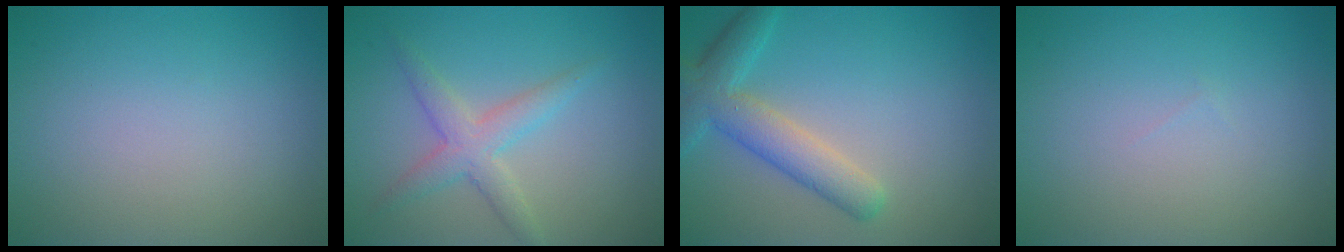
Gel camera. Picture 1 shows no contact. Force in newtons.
{"total": 3.0, "press": 3.0, "slide": 0.1}
{"total": 4.6, "press": 4.6, "slide": 0.2}
{"total": 0.0}